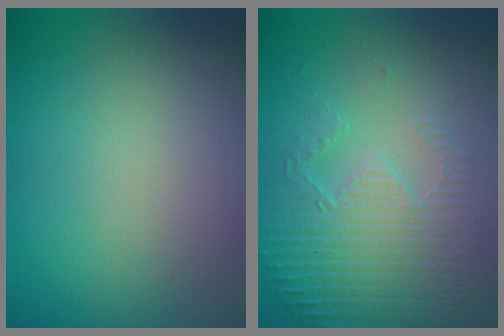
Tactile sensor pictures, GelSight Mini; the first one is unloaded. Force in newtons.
{"total": 5.2, "press": 3.6, "slide": 3.7}